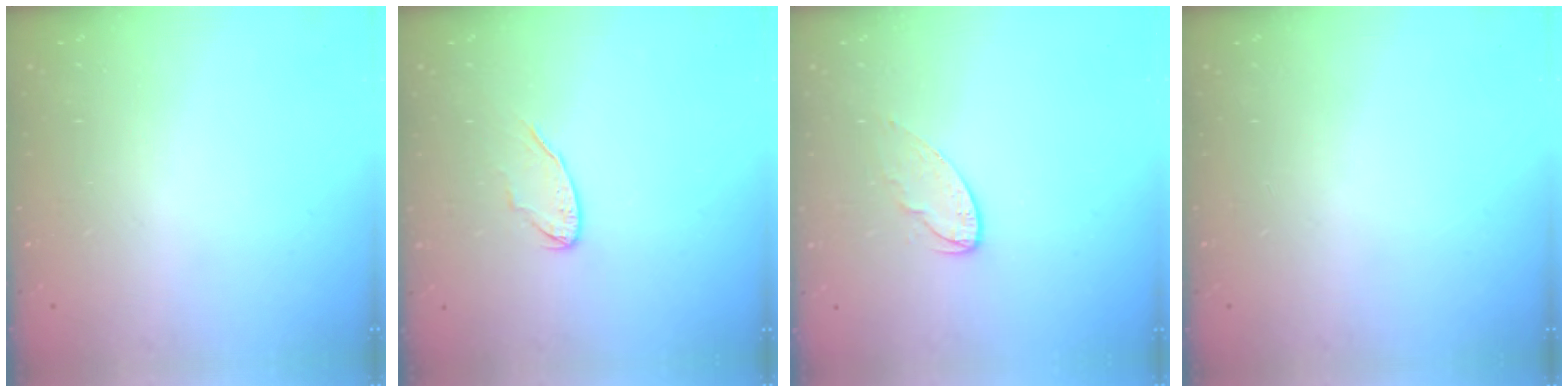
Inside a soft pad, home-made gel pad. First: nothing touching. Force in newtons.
{"total": 6.2, "press": 6.2, "slide": 0.6}
{"total": 7.3, "press": 7.3, "slide": 0.5}
{"total": 0.0}